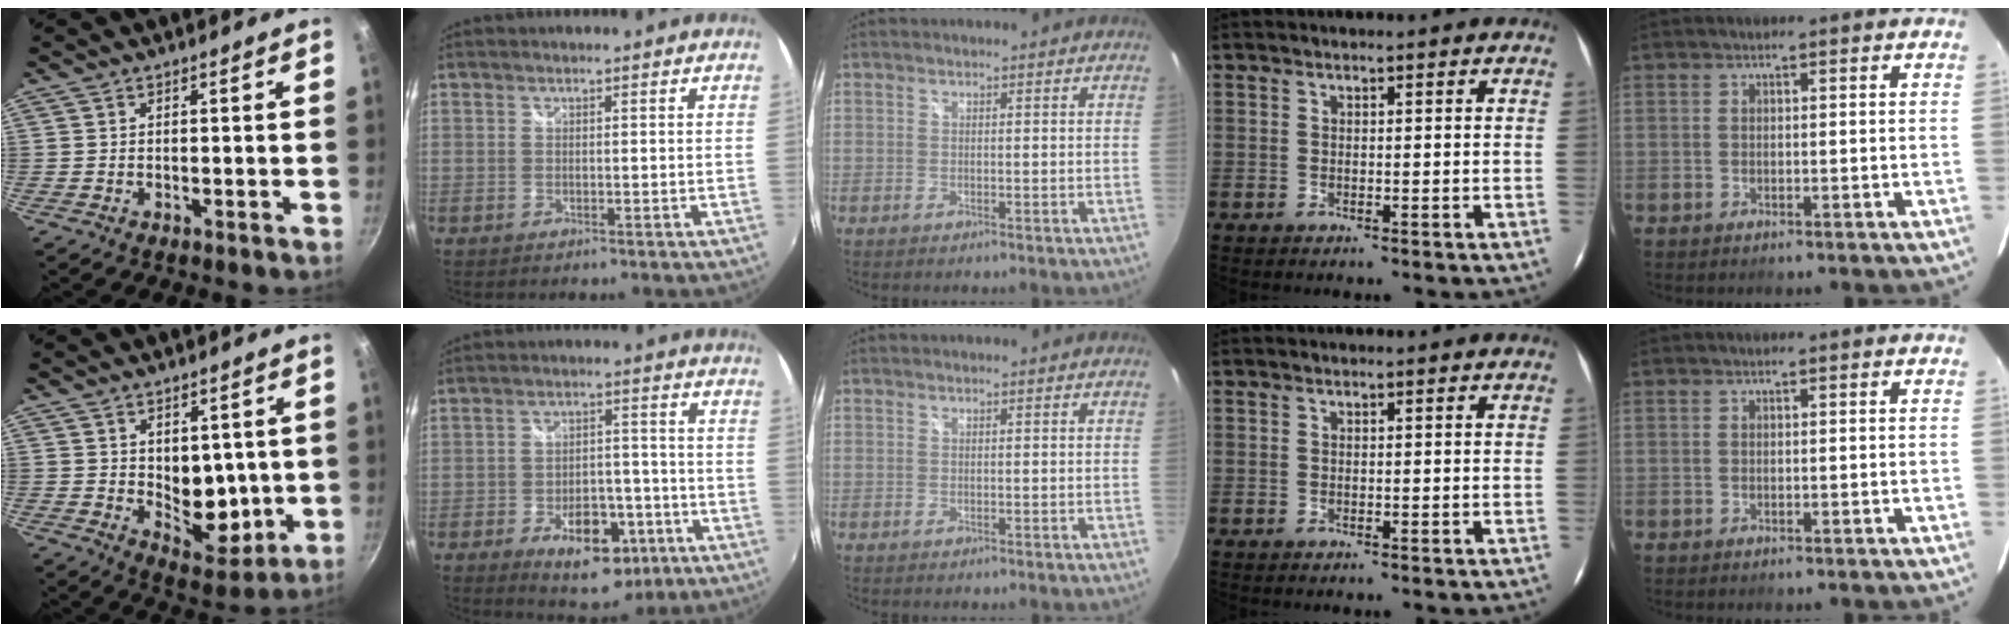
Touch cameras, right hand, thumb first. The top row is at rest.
{"thumb": {"total": 10.3, "force": [0.8, 7.0, 7.5], "torque": [-0.065, -0.035, 0.024]}, "index": {"total": 12.8, "force": [-6.4, 7.0, 8.6], "torque": [-0.138, 0.011, -0.078]}}